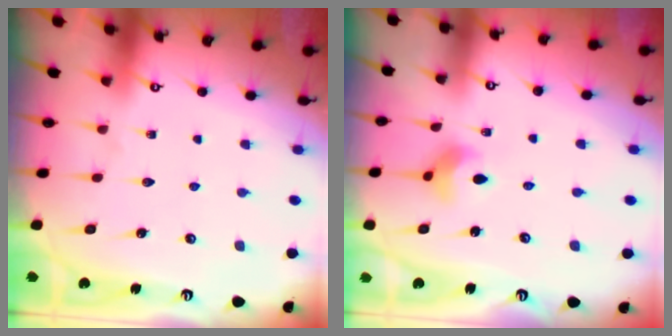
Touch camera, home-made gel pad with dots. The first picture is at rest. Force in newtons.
{"total": 5.7, "press": 5.6, "slide": 1.0}